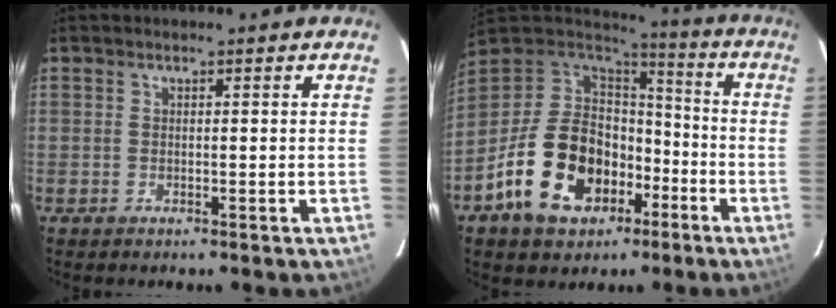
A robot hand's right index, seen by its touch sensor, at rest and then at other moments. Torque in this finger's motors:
{"motor_torque": [1.76, -0.38, 1.05, 0.17]}